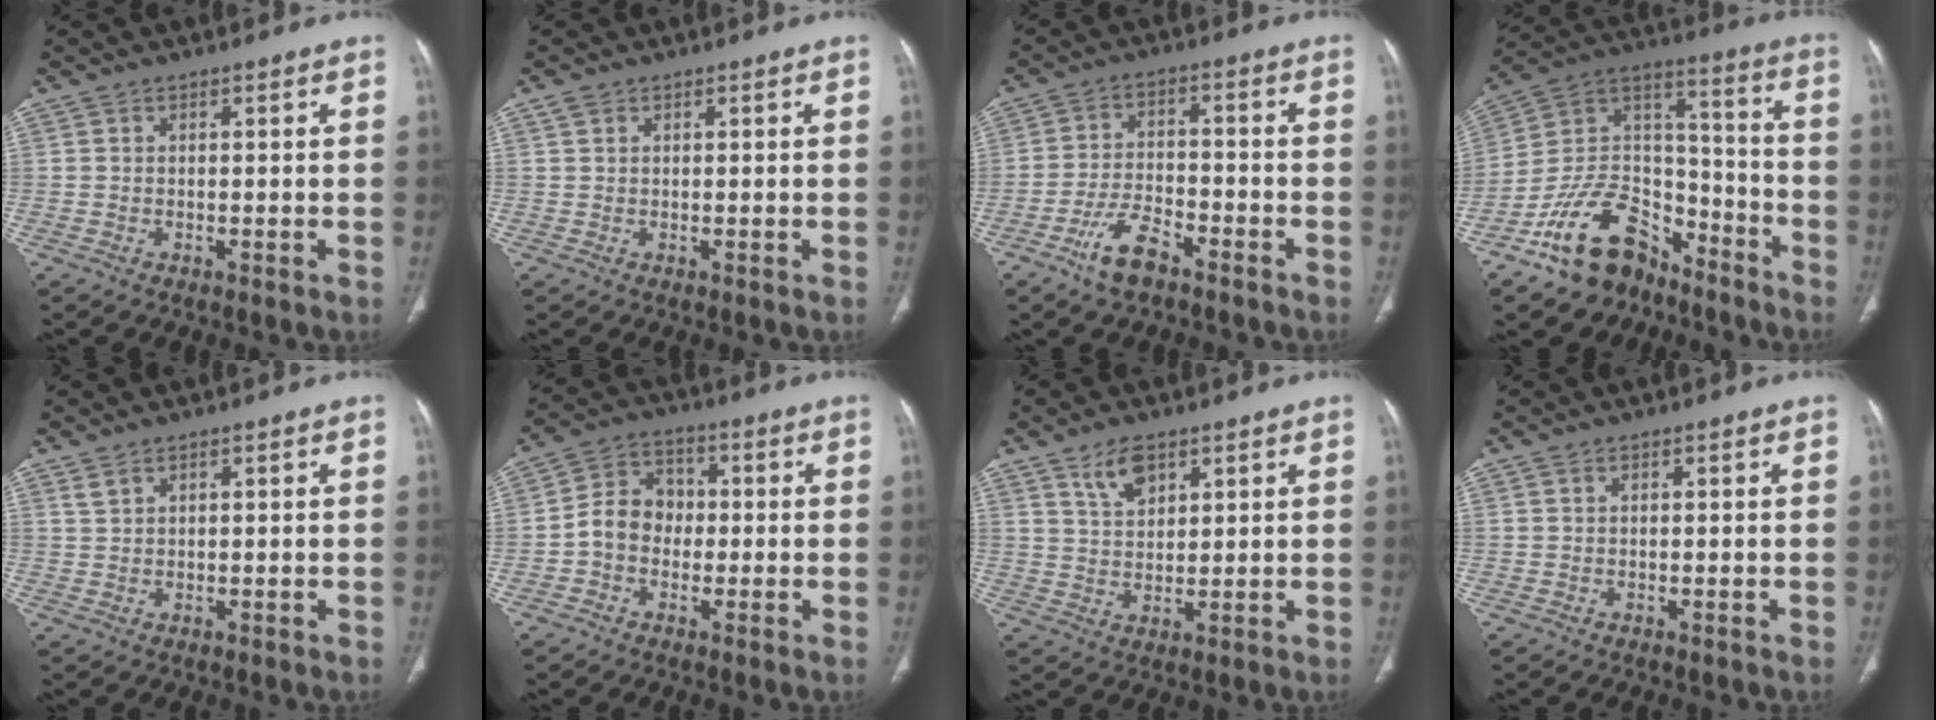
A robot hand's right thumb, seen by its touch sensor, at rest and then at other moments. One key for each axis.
{"total": 1.1, "fx": 0.6, "fy": 0.8, "fz": 0.4, "tx": -0.002, "ty": 0.006, "tz": 0.010}
{"total": 7.5, "fx": -5.1, "fy": 3.0, "fz": 4.6, "tx": -0.092, "ty": 0.028, "tz": -0.091}
{"total": 18.9, "fx": -12.7, "fy": 11.0, "fz": 8.5, "tx": -0.112, "ty": 0.108, "tz": -0.221}
{"total": 1.5, "fx": 1.2, "fy": 0.6, "fz": 0.7, "tx": -0.012, "ty": 0.001, "tz": 0.030}
{"total": 7.5, "fx": -1.2, "fy": 6.4, "fz": 3.9, "tx": -0.043, "ty": 0.027, "tz": -0.038}
{"total": 5.7, "fx": 3.6, "fy": 2.9, "fz": 3.3, "tx": -0.043, "ty": -0.021, "tz": 0.069}
{"total": 0.0}